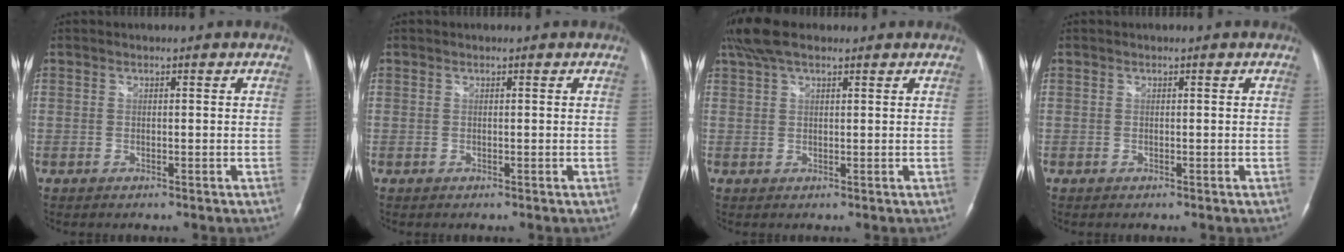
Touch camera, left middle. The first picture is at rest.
{"total": 0.0}
{"total": 5.9, "force": [4.4, 2.0, 3.4], "torque": [-0.078, 0.029, 0.086]}
{"total": 0.0}